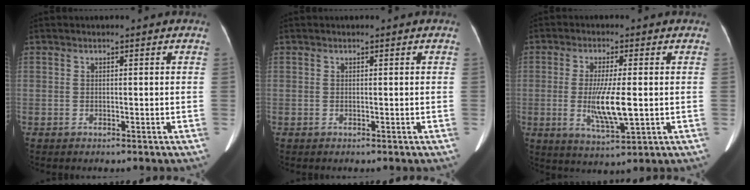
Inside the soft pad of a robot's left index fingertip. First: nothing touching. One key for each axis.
{"total": 0.0}
{"total": 8.0, "fx": -0.6, "fy": 1.2, "fz": 7.9, "tx": -0.156, "ty": -0.020, "tz": -0.009}